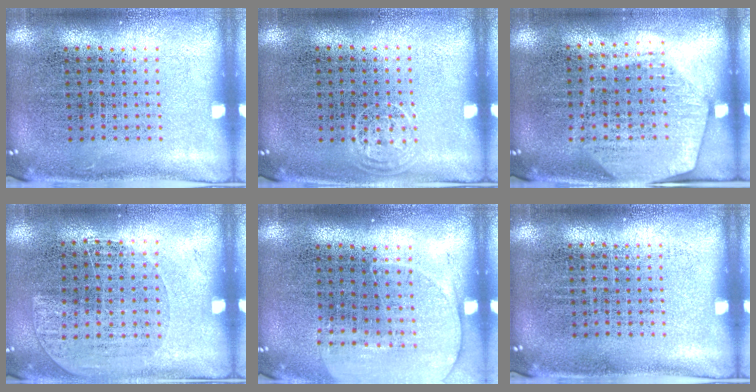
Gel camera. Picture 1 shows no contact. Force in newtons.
{"total": 0.8, "press": 0.6, "slide": 0.5}
{"total": 1.9, "press": 1.7, "slide": 0.9}
{"total": 1.0, "press": 0.9, "slide": 0.5}
{"total": 1.4, "press": 1.3, "slide": 0.6}
{"total": 0.0}